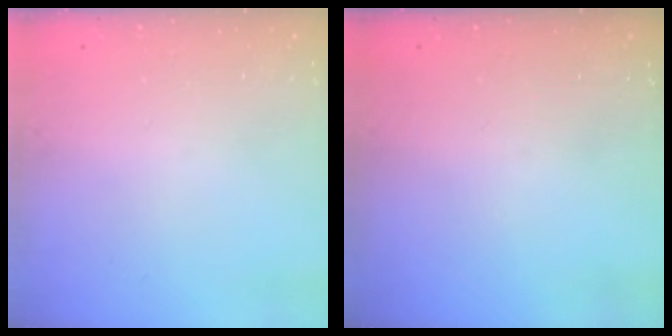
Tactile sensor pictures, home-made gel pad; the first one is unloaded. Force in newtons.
{"total": 0.0}